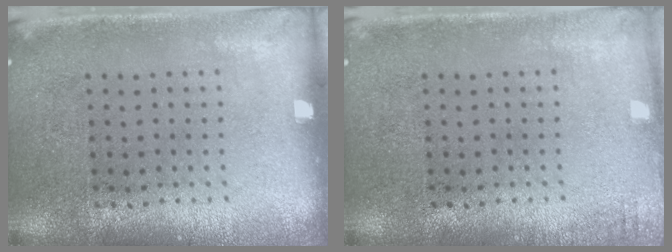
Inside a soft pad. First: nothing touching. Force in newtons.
{"total": 1.0, "press": 1.0, "slide": 0.1}